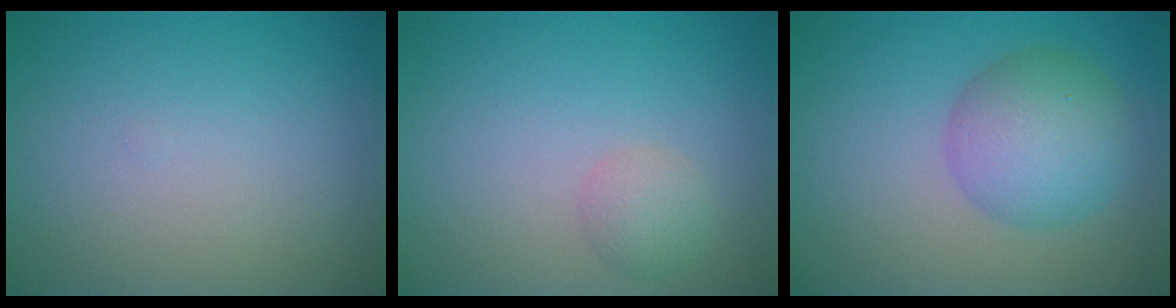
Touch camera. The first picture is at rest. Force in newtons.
{"total": 1.7, "press": 1.7, "slide": 0.1}
{"total": 5.5, "press": 5.5, "slide": 0.1}